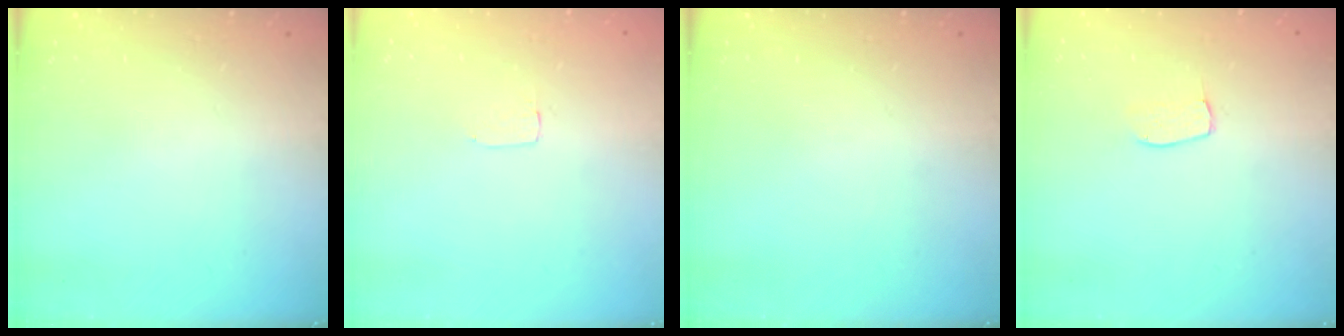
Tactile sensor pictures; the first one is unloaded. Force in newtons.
{"total": 1.7, "press": 1.7, "slide": 0.1}
{"total": 0.0}
{"total": 3.8, "press": 3.8, "slide": 0.2}